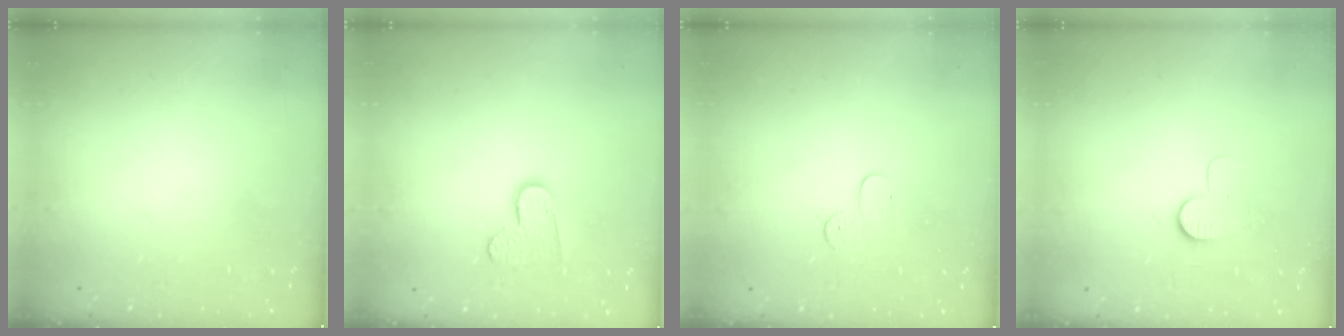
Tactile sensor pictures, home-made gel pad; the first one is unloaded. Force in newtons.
{"total": 8.5, "press": 8.5, "slide": 0.5}
{"total": 3.9, "press": 3.8, "slide": 0.3}
{"total": 7.0, "press": 7.0, "slide": 0.6}